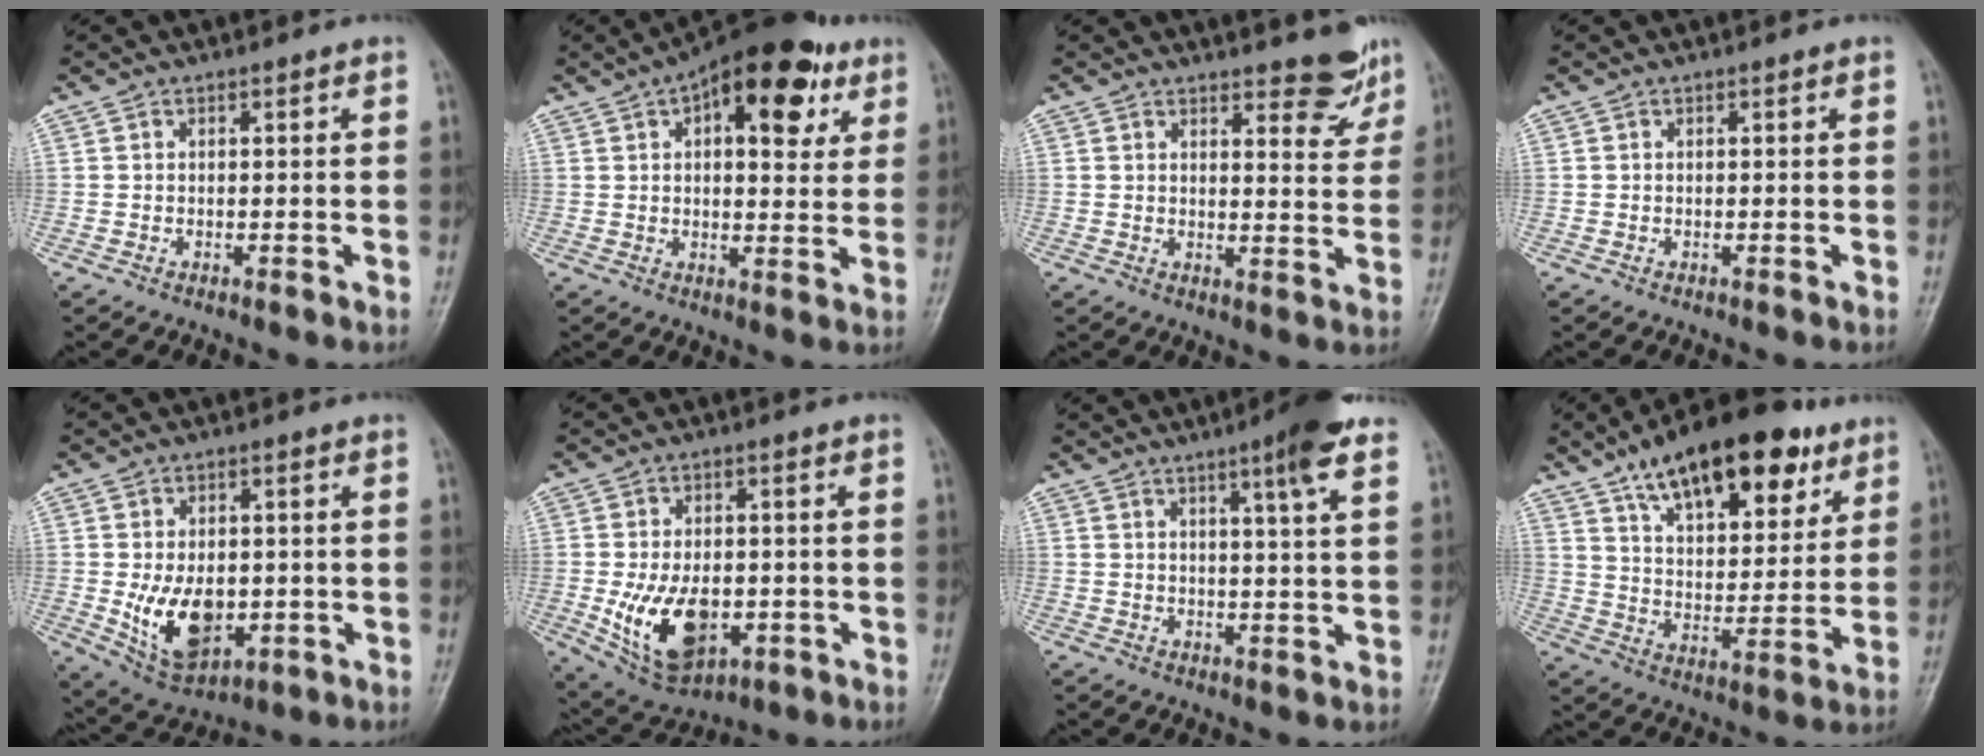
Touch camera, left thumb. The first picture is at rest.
{"total": 17.8, "force": [8.0, 8.4, 13.5], "torque": [-0.156, -0.006, 0.107]}
{"total": 6.8, "force": [5.4, 2.2, 3.5], "torque": [-0.020, -0.042, 0.065]}
{"total": 0.0}
{"total": 11.1, "force": [-1.4, 7.1, 8.4], "torque": [-0.121, -0.009, -0.004]}
{"total": 13.1, "force": [-2.8, 8.1, 10.0], "torque": [-0.159, -0.003, -0.029]}
{"total": 8.1, "force": [4.9, 0.6, 6.4], "torque": [-0.083, -0.018, 0.063]}
{"total": 22.0, "force": [13.4, 9.8, 14.5], "torque": [-0.194, -0.038, 0.219]}